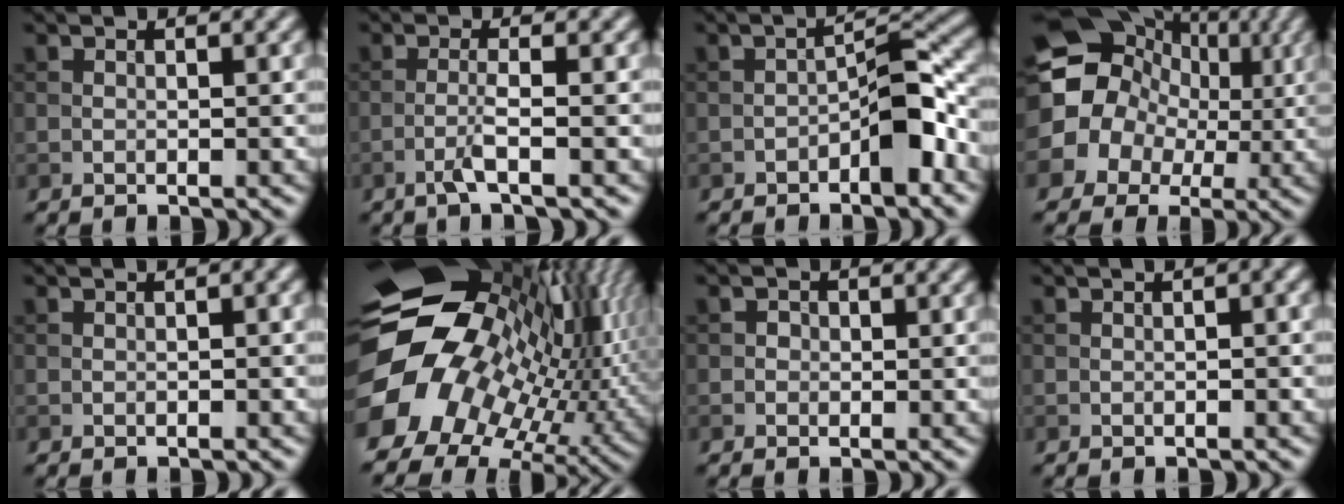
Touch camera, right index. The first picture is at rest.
{"total": 2.1, "force": [-1.0, 0.0, 1.8], "torque": [-0.038, 0.008, -0.029]}
{"total": 4.6, "force": [-2.1, 1.8, 3.7], "torque": [-0.049, 0.019, -0.039]}
{"total": 16.6, "force": [2.5, 15.0, 6.7], "torque": [-0.162, 0.033, 0.008]}
{"total": 1.5, "force": [0.1, 0.4, 1.5], "torque": [-0.019, 0.005, 0.002]}
{"total": 18.8, "force": [-1.5, 14.0, 12.5], "torque": [-0.226, -0.027, -0.003]}
{"total": 0.8, "force": [-0.1, 0.7, 0.2], "torque": [0.003, -0.003, -0.003]}
{"total": 2.1, "force": [0.3, 0.6, 2.0], "torque": [-0.023, 0.006, 0.004]}